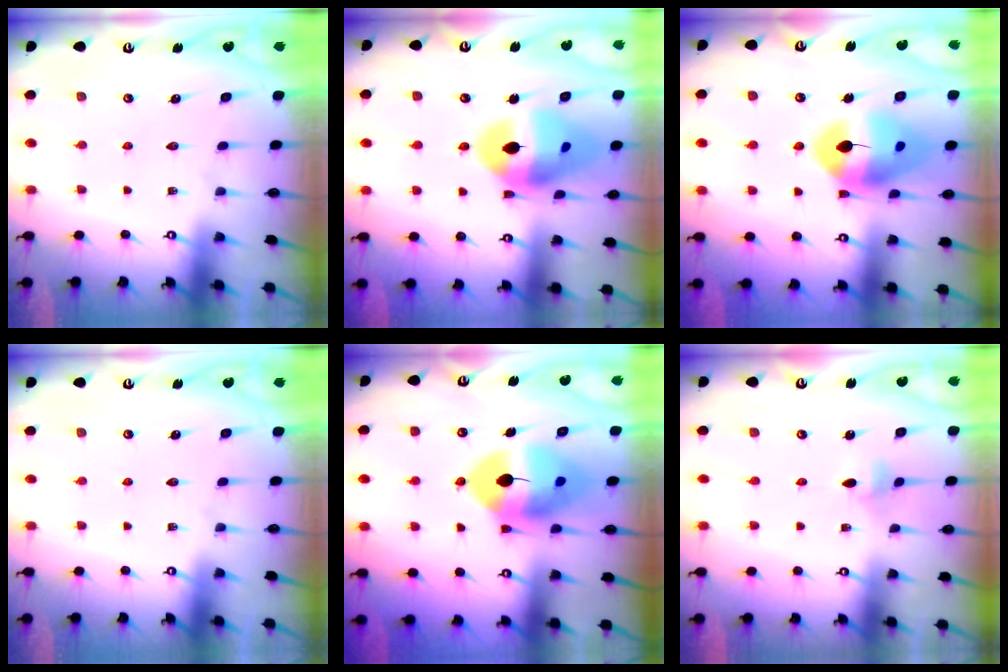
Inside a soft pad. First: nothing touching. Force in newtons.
{"total": 18.0, "press": 17.9, "slide": 2.0}
{"total": 14.0, "press": 13.9, "slide": 1.5}
{"total": 0.0}
{"total": 13.7, "press": 13.5, "slide": 2.2}
{"total": 3.2, "press": 3.1, "slide": 0.7}